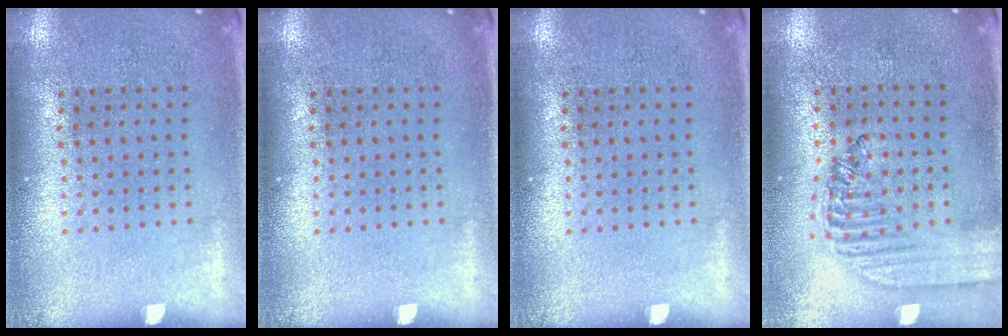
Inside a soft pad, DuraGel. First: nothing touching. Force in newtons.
{"total": 0.0}
{"total": 0.0}
{"total": 1.5, "press": 1.4, "slide": 0.5}